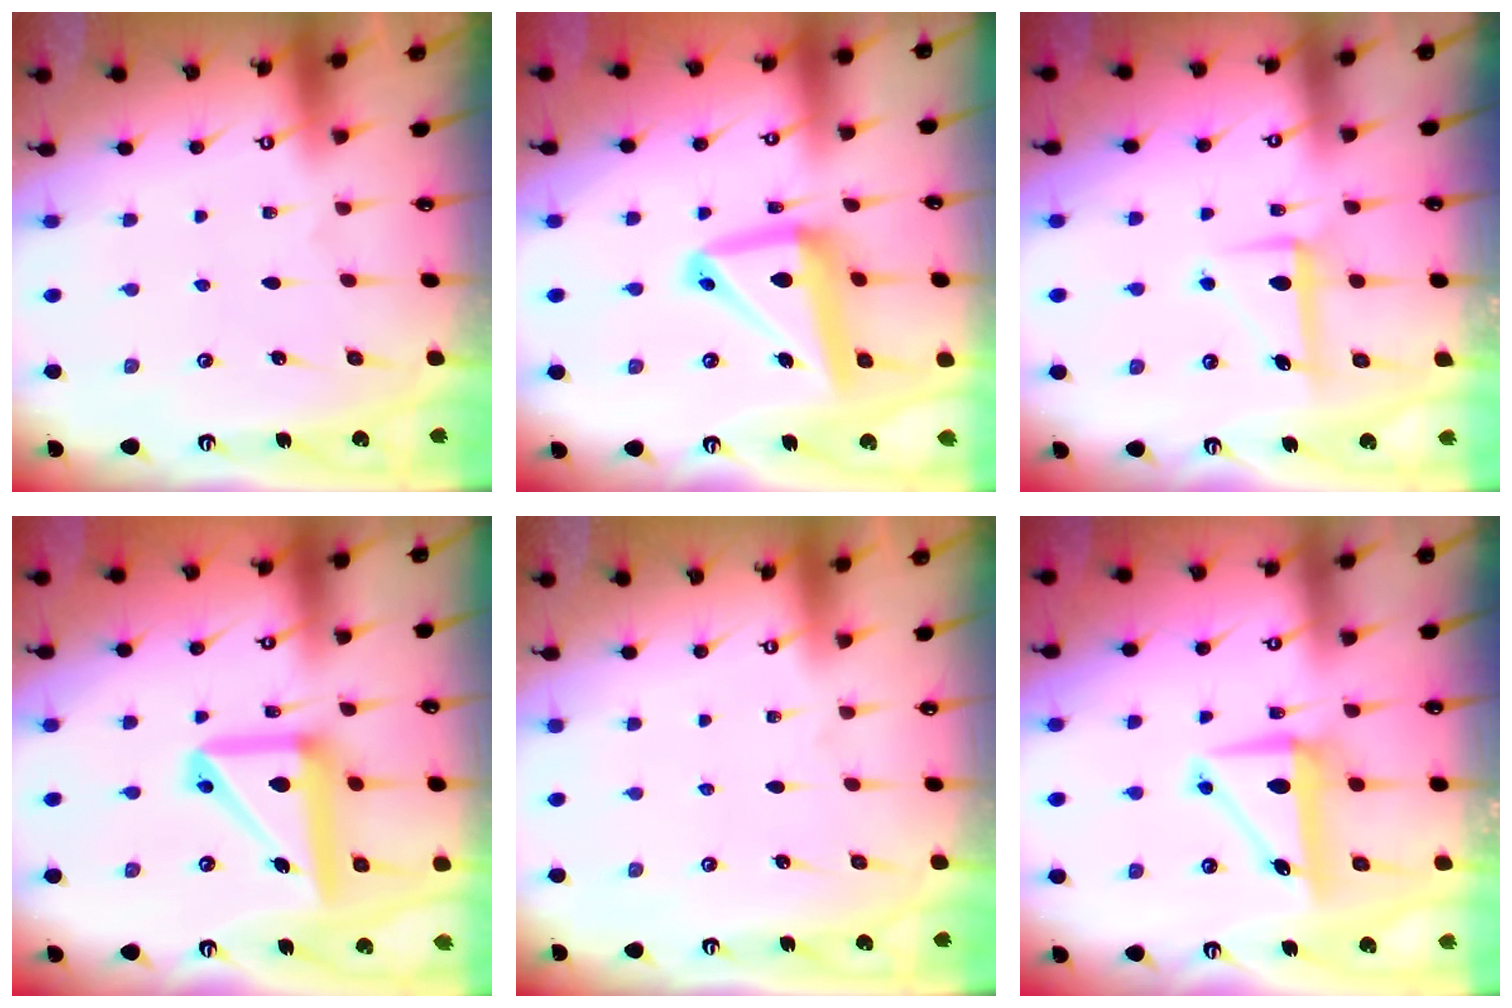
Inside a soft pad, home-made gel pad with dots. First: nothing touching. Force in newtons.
{"total": 15.4, "press": 15.3, "slide": 1.9}
{"total": 6.3, "press": 6.3, "slide": 0.6}
{"total": 16.1, "press": 16.0, "slide": 2.1}
{"total": 0.0}
{"total": 9.1, "press": 8.9, "slide": 1.9}